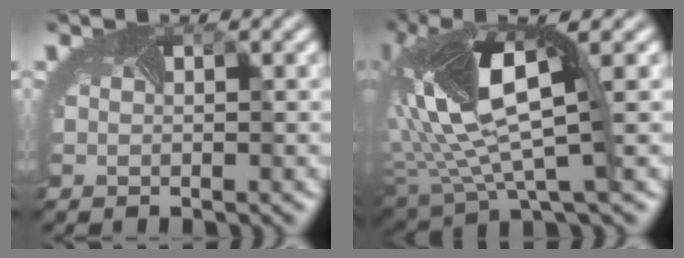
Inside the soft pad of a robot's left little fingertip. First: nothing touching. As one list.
[{"total": 12.1, "force": [2.2, 4.4, 11.0], "torque": [-0.236, -0.002, 0.034]}]